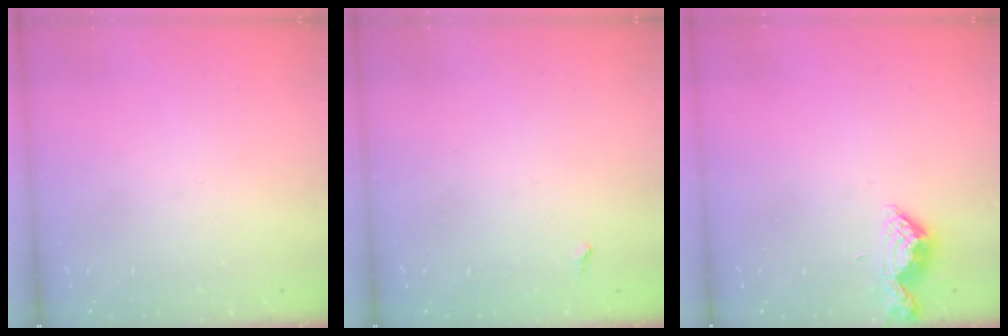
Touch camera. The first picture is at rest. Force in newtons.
{"total": 3.7, "press": 3.7, "slide": 0.5}
{"total": 7.0, "press": 6.9, "slide": 0.8}